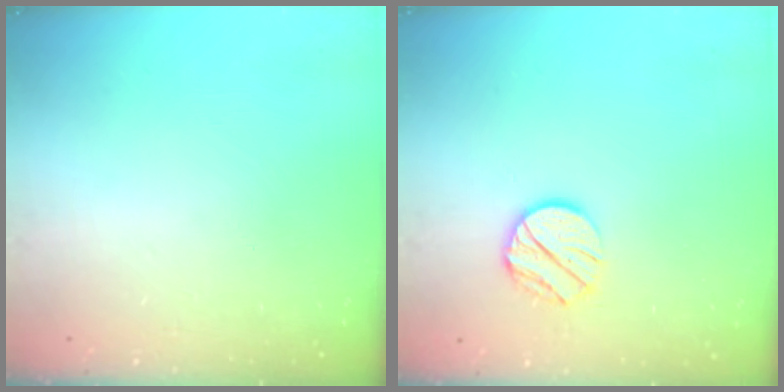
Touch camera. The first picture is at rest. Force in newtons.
{"total": 10.3, "press": 10.3, "slide": 0.9}